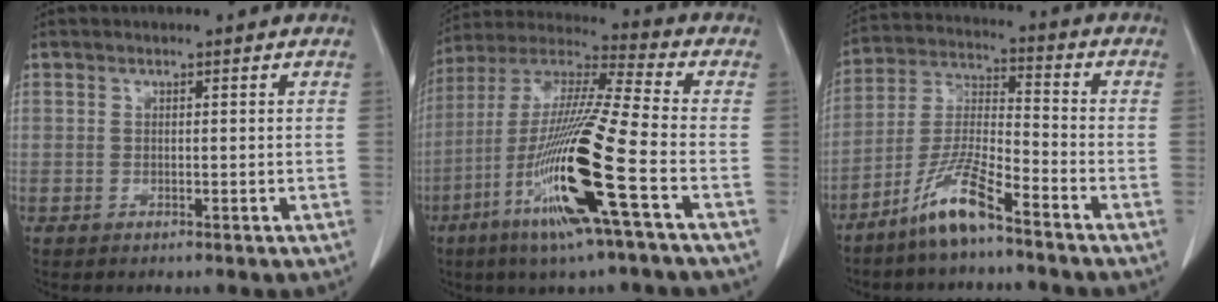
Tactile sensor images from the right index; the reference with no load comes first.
{"total": 19.2, "force": [-7.1, -0.5, 17.9], "torque": [-0.378, -0.030, -0.145]}
{"total": 9.5, "force": [-6.8, 0.9, 6.6], "torque": [-0.147, -0.015, -0.138]}